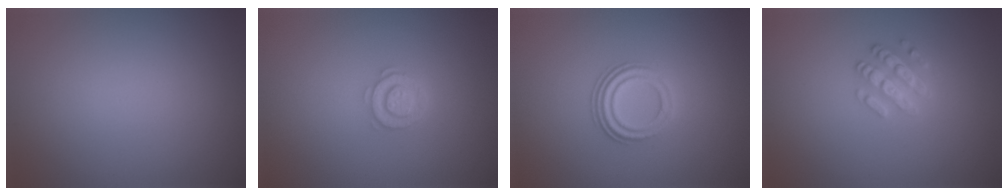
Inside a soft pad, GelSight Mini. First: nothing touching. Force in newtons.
{"total": 2.2, "press": 2.2, "slide": 0.3}
{"total": 3.2, "press": 2.2, "slide": 2.3}
{"total": 2.5, "press": 2.3, "slide": 0.9}